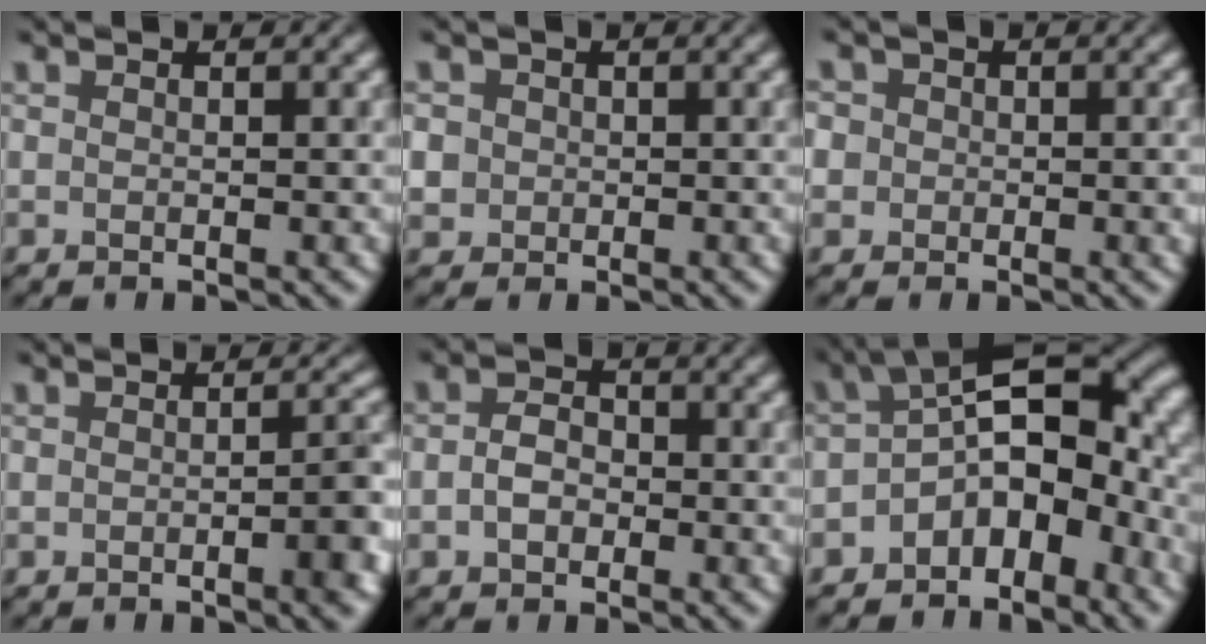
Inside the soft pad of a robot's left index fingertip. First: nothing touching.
{"total": 3.3, "force": [0.3, 3.1, 1.0], "torque": [-0.016, 0.018, -0.007]}
{"total": 5.2, "force": [0.8, 4.5, 2.4], "torque": [-0.022, 0.026, -0.025]}
{"total": 3.6, "force": [-1.3, 0.9, 3.2], "torque": [-0.039, 0.002, -0.020]}
{"total": 2.4, "force": [-0.6, 1.8, 1.5], "torque": [-0.029, 0.001, -0.017]}
{"total": 9.3, "force": [-2.5, 5.4, 7.2], "torque": [-0.091, 0.010, -0.051]}